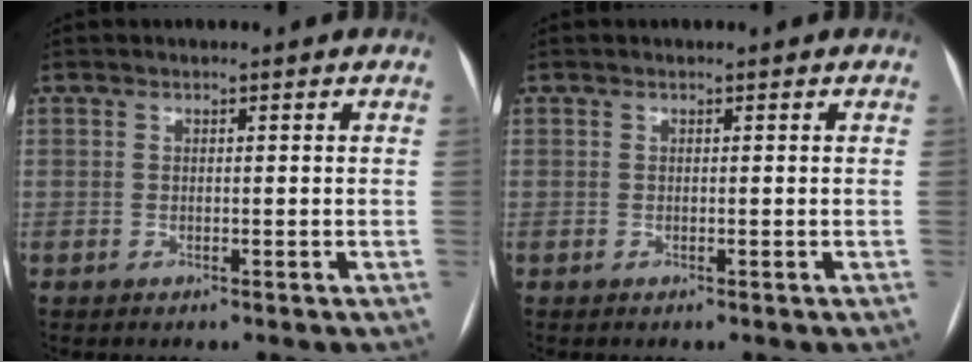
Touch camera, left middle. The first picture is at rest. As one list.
[{"total": 0.0}]